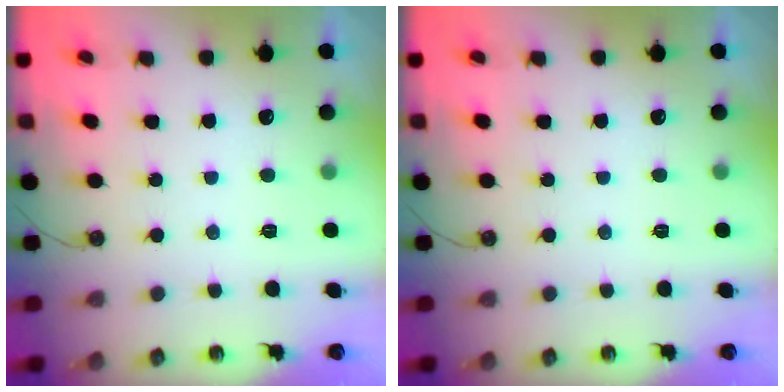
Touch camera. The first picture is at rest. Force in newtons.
{"total": 0.0}